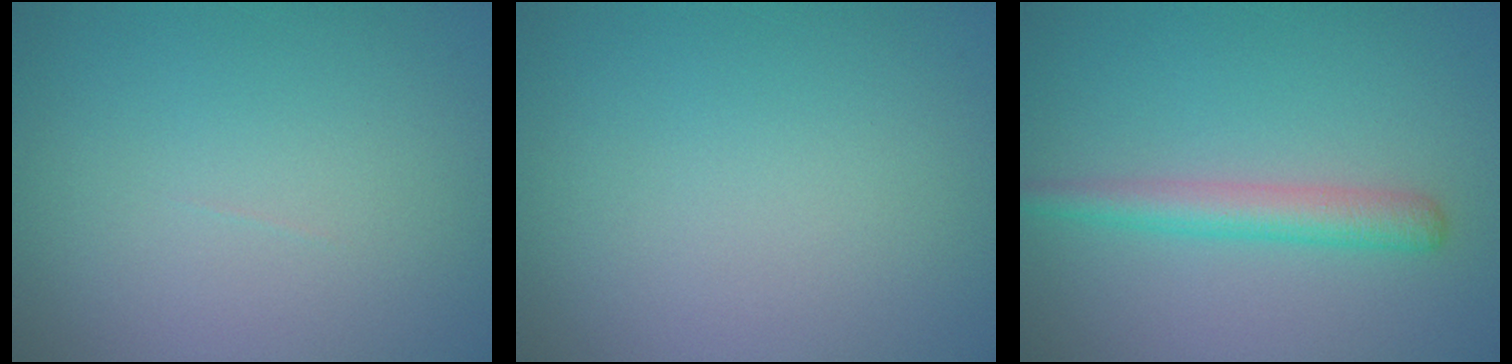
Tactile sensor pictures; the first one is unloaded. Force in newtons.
{"total": 0.0}
{"total": 2.9, "press": 2.9, "slide": 0.1}